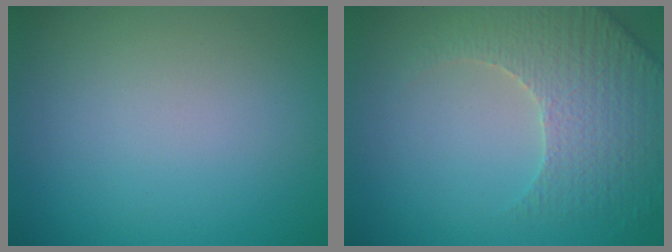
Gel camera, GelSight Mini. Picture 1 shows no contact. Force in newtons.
{"total": 4.6, "press": 4.2, "slide": 2.1}